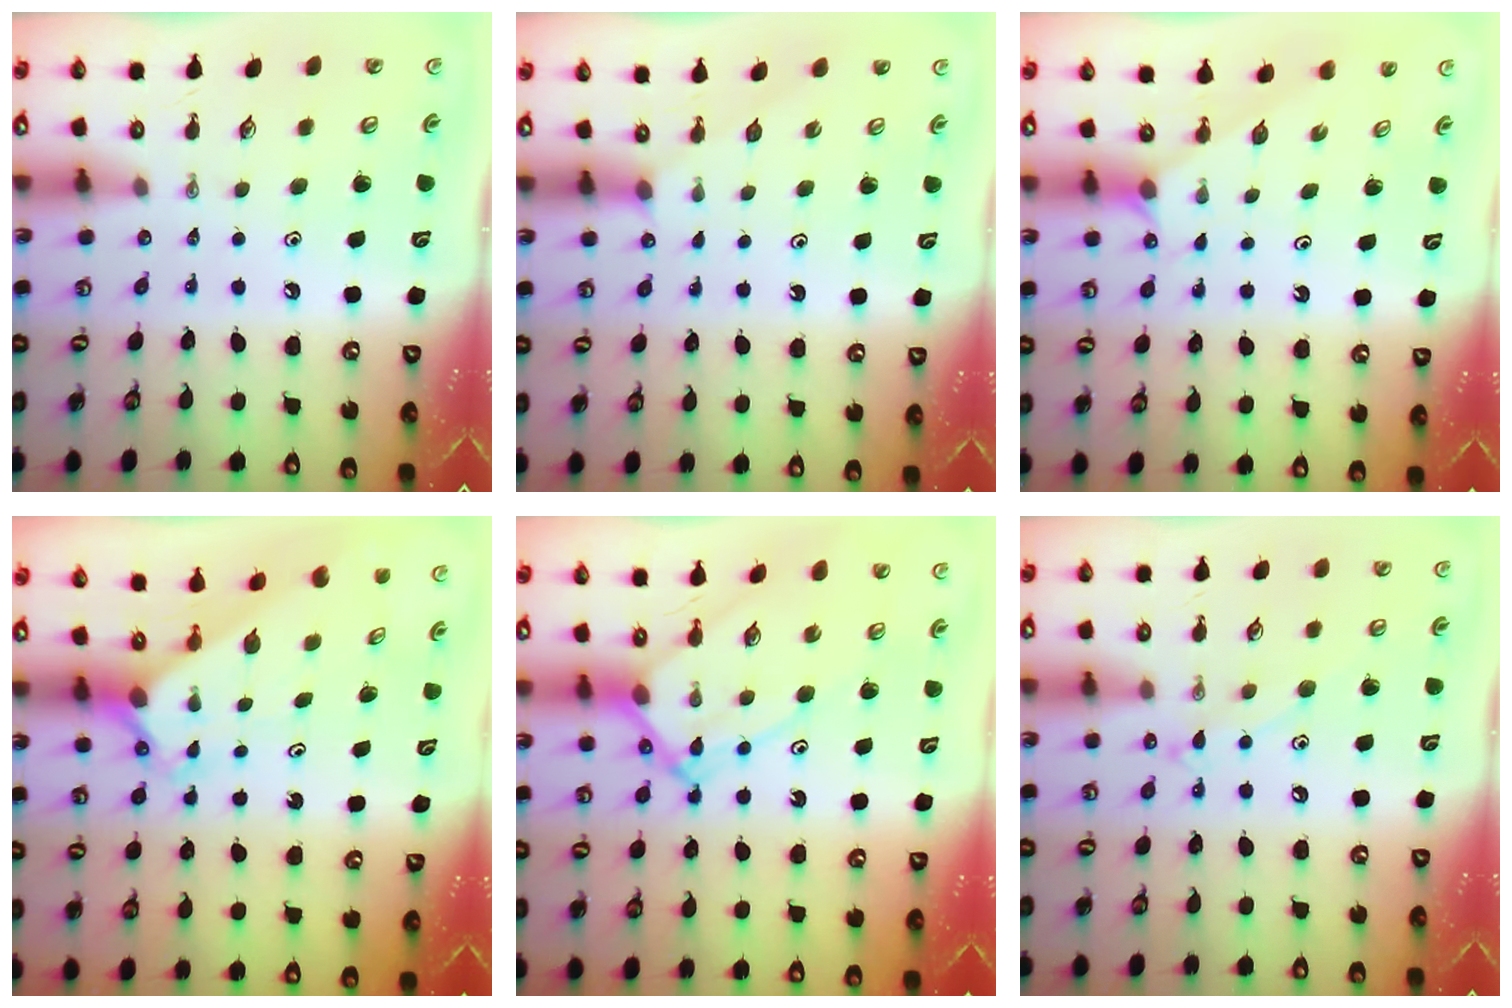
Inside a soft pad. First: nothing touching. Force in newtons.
{"total": 1.7, "press": 1.7, "slide": 0.2}
{"total": 1.2, "press": 1.2, "slide": 0.2}
{"total": 2.5, "press": 2.5, "slide": 0.2}
{"total": 11.4, "press": 11.3, "slide": 1.0}
{"total": 8.2, "press": 8.1, "slide": 0.6}